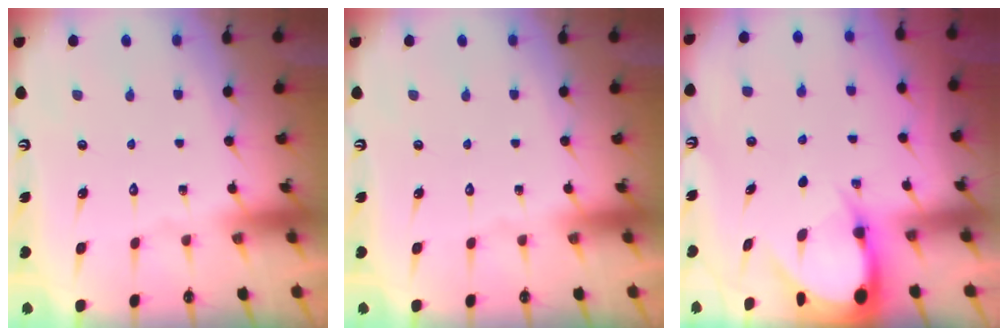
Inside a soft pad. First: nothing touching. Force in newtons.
{"total": 0.0}
{"total": 4.6, "press": 4.5, "slide": 0.5}